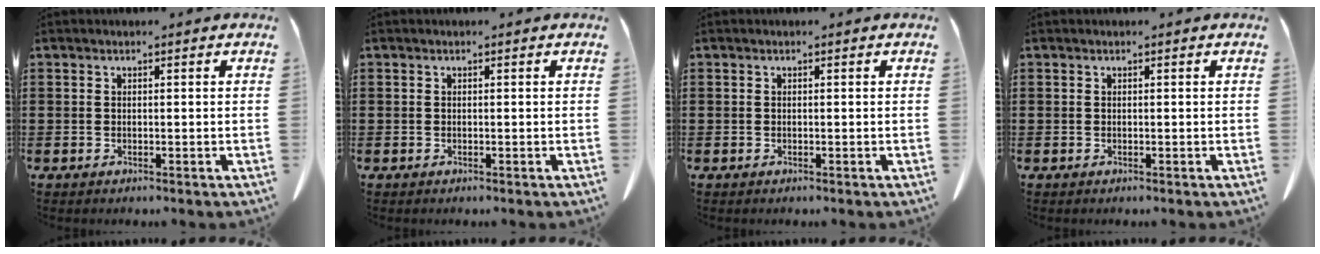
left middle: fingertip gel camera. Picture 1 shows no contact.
{"total": 0.0}
{"total": 0.0}
{"total": 0.0}